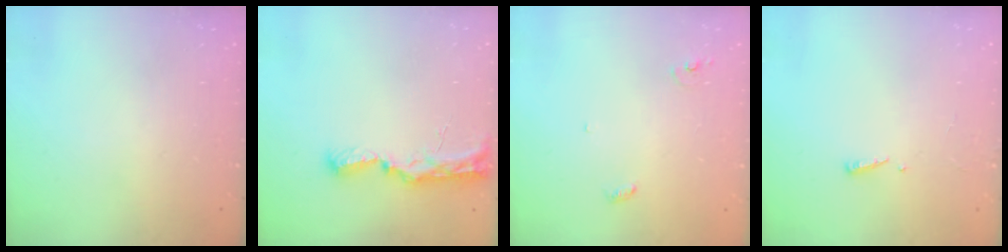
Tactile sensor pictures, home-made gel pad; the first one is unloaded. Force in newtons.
{"total": 10.5, "press": 9.6, "slide": 4.3}
{"total": 3.4, "press": 3.4, "slide": 0.2}
{"total": 2.4, "press": 2.4, "slide": 0.2}